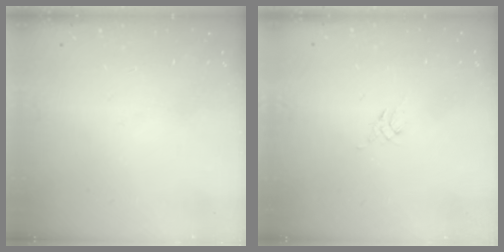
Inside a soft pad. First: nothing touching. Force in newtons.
{"total": 2.6, "press": 2.5, "slide": 0.7}